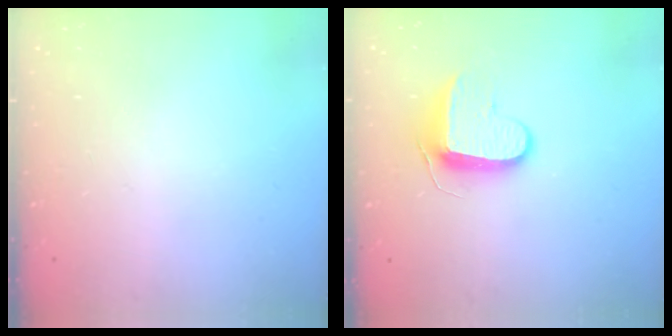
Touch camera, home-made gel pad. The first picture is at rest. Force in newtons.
{"total": 8.9, "press": 8.9, "slide": 0.2}